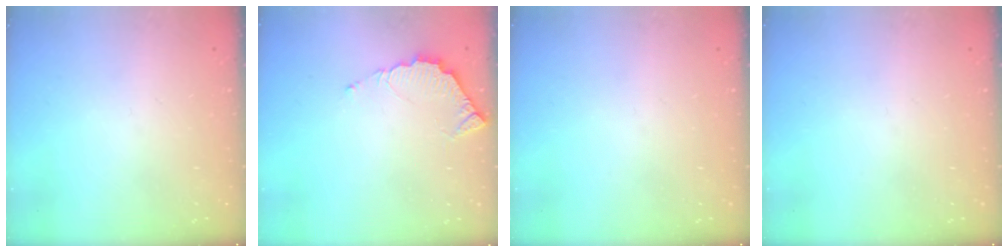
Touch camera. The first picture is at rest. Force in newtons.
{"total": 4.6, "press": 4.5, "slide": 0.2}
{"total": 0.0}
{"total": 0.0}